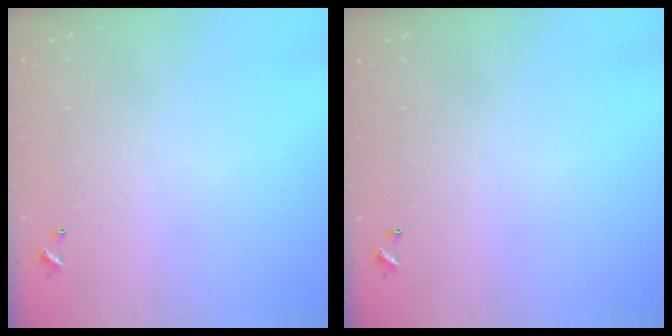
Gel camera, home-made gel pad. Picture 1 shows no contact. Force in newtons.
{"total": 0.0}